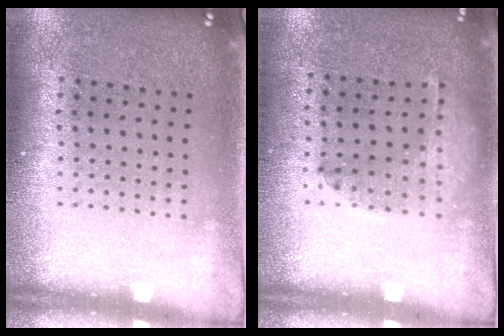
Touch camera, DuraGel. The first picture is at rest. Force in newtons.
{"total": 1.1, "press": 1.0, "slide": 0.2}